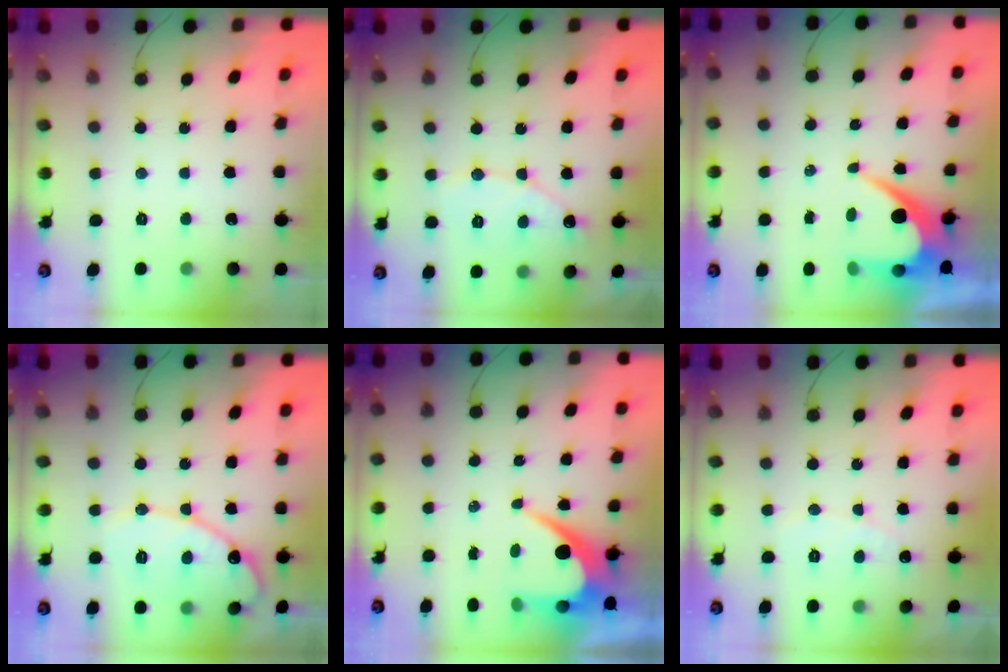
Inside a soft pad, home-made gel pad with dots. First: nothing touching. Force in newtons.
{"total": 7.9, "press": 7.9, "slide": 0.5}
{"total": 8.7, "press": 8.7, "slide": 0.5}
{"total": 13.9, "press": 13.9, "slide": 0.9}
{"total": 8.7, "press": 8.7, "slide": 0.5}
{"total": 4.8, "press": 4.8, "slide": 0.3}